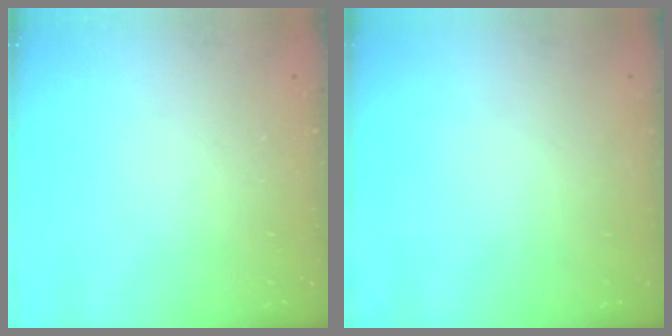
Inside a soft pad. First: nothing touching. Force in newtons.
{"total": 0.0}